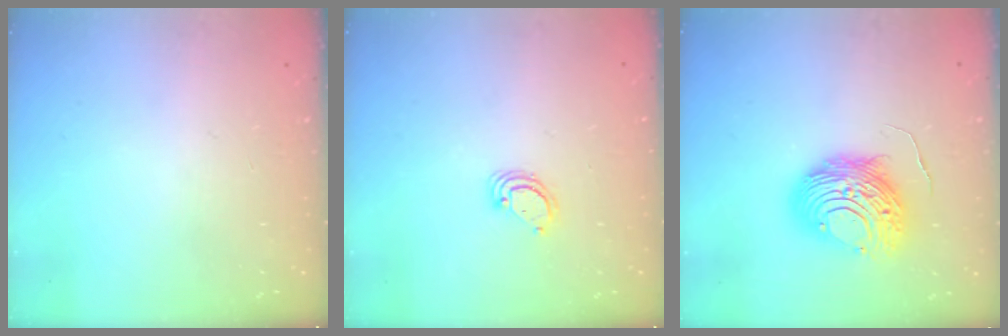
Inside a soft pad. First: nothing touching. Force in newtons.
{"total": 3.8, "press": 3.8, "slide": 0.3}
{"total": 11.2, "press": 11.1, "slide": 1.1}